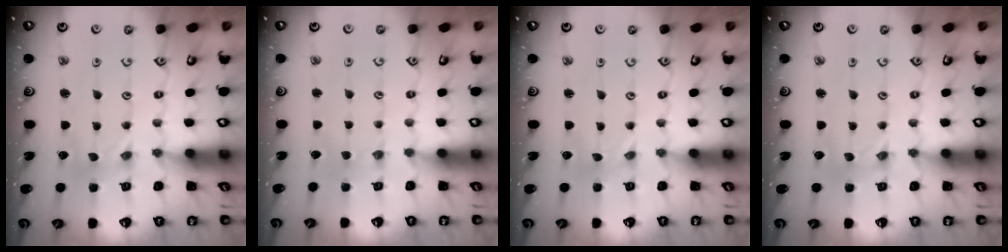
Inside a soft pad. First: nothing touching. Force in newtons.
{"total": 1.0, "press": 1.0, "slide": 0.2}
{"total": 0.0}
{"total": 0.6, "press": 0.6, "slide": 0.2}